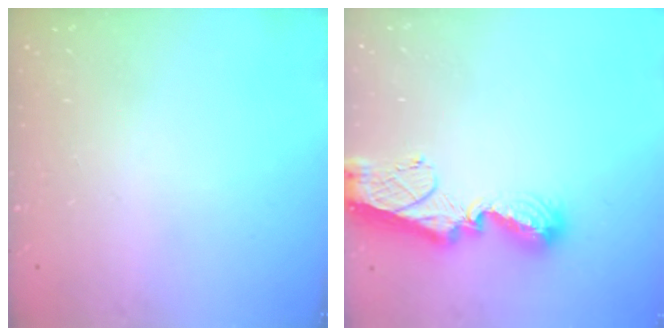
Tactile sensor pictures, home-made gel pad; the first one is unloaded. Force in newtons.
{"total": 11.7, "press": 11.6, "slide": 1.1}